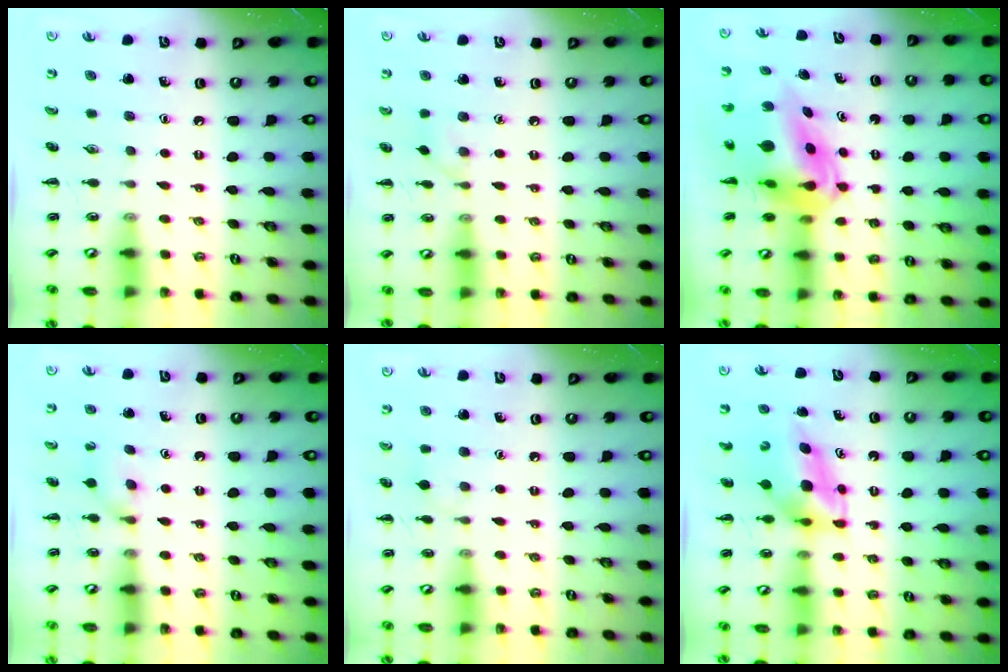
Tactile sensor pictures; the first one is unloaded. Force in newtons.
{"total": 4.2, "press": 3.9, "slide": 1.5}
{"total": 9.1, "press": 8.7, "slide": 2.6}
{"total": 5.2, "press": 4.8, "slide": 1.9}
{"total": 5.3, "press": 5.0, "slide": 1.7}
{"total": 5.0, "press": 4.9, "slide": 0.7}